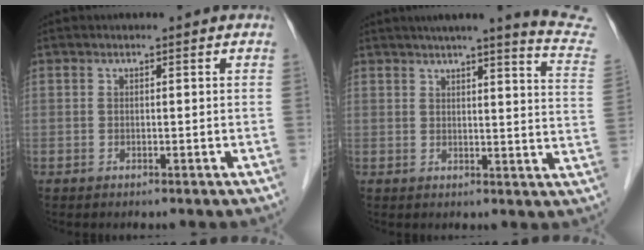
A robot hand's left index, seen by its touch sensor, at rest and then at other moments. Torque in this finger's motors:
{"motor_torque": [0.60, -0.74, 0.19, 0.01]}